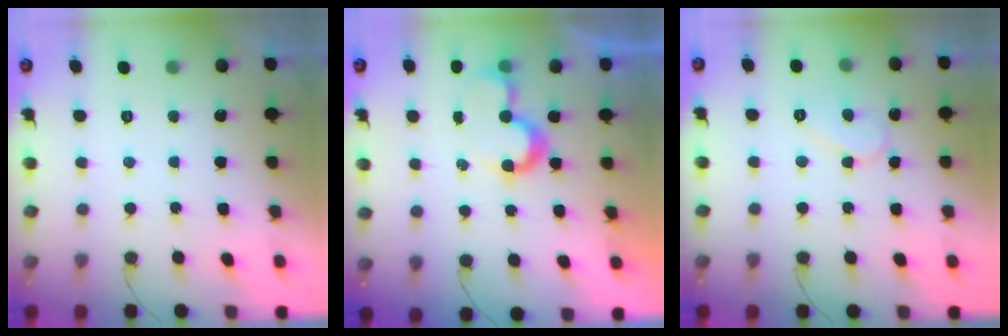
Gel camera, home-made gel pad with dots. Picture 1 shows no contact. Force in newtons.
{"total": 8.4, "press": 8.4, "slide": 0.7}
{"total": 6.2, "press": 6.2, "slide": 0.6}